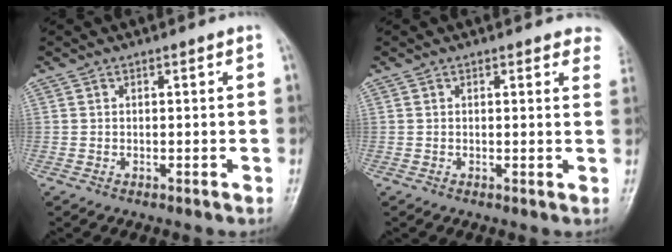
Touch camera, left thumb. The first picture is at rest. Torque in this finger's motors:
{"motor_torque": [0.03, -0.01, 0.01, -0.17, 0.05]}